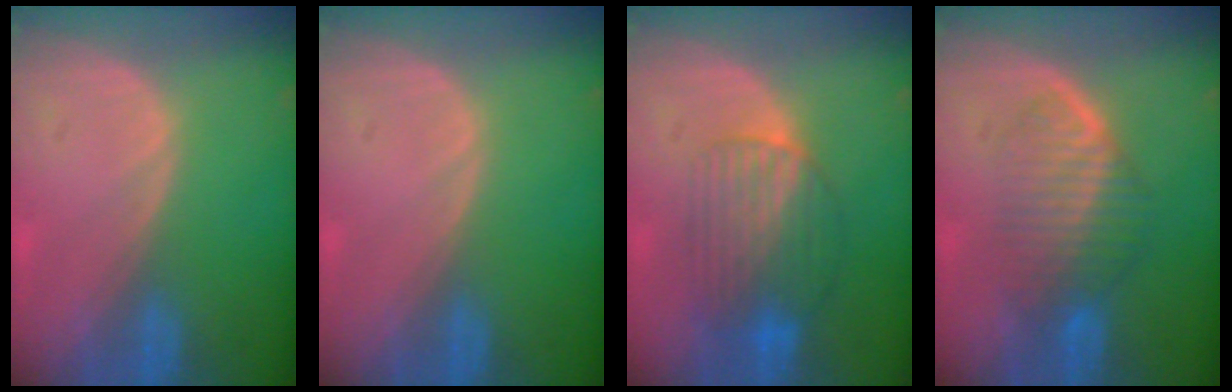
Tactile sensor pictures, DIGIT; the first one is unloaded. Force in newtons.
{"total": 0.0}
{"total": 7.8, "press": 7.4, "slide": 2.4}
{"total": 6.7, "press": 6.4, "slide": 1.7}